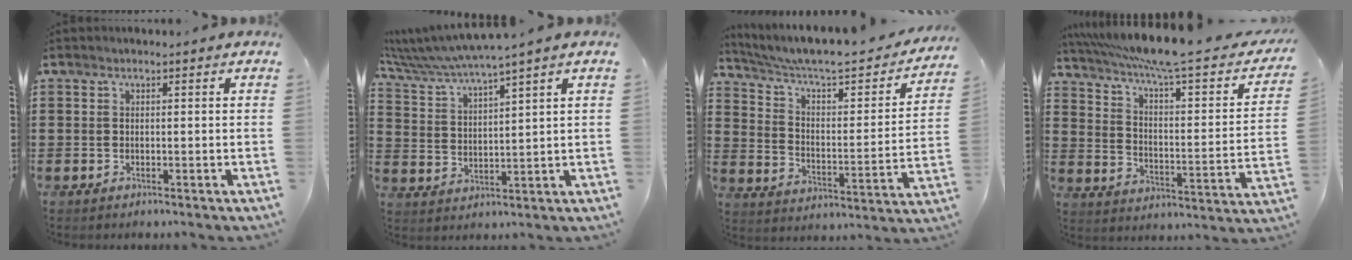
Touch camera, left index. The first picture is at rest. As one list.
[{"total": 4.3, "force": [3.8, -0.7, 1.8], "torque": [-0.055, -0.031, 0.060]}, {"total": 6.1, "force": [5.0, 1.3, 3.1], "torque": [-0.086, -0.045, 0.080]}, {"total": 8.1, "force": [6.1, -0.1, 5.4], "torque": [-0.119, -0.044, 0.093]}]